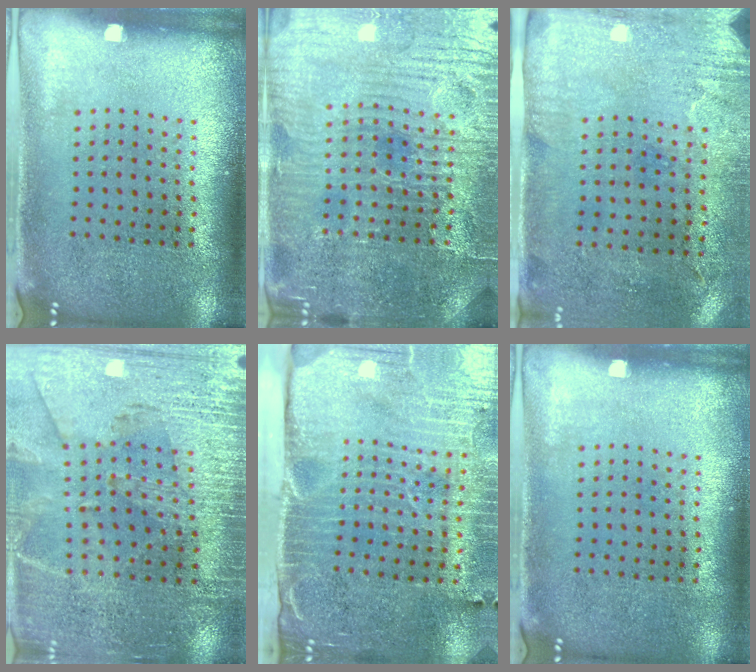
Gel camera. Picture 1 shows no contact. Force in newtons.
{"total": 4.8, "press": 4.6, "slide": 1.3}
{"total": 3.0, "press": 2.4, "slide": 1.8}
{"total": 2.9, "press": 2.8, "slide": 0.8}
{"total": 4.7, "press": 3.9, "slide": 2.6}
{"total": 0.0}